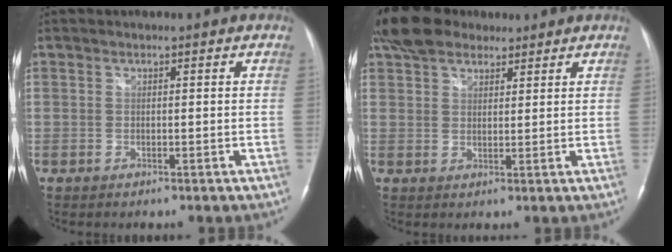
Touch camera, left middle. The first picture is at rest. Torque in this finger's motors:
{"motor_torque": [0.61, -0.52, 0.09, 0.05]}